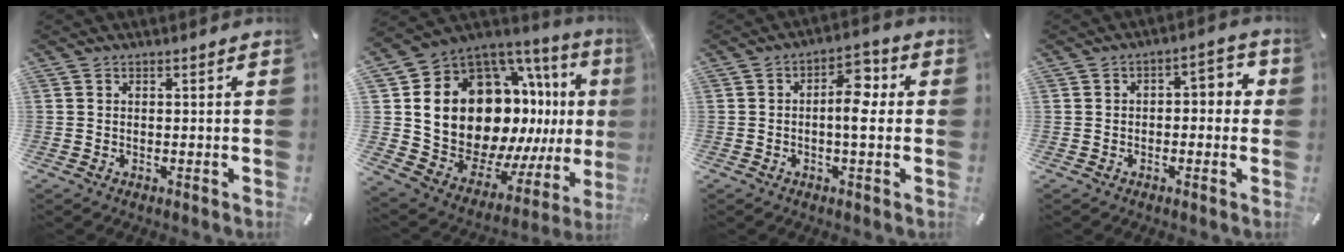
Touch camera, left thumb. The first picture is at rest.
{"total": 20.3, "force": [4.5, 15.0, 12.9], "torque": [-0.230, -0.089, 0.123]}
{"total": 7.1, "force": [0.0, 3.3, 6.3], "torque": [-0.086, 0.004, -0.007]}
{"total": 3.8, "force": [-1.4, 2.4, 2.5], "torque": [-0.038, 0.016, -0.031]}